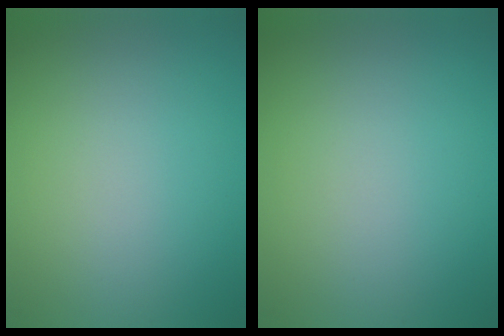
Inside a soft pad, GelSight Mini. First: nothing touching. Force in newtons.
{"total": 0.0}